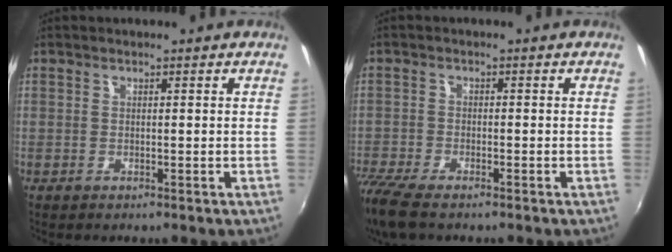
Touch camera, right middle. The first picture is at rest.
{"total": 9.1, "force": [-7.0, 2.5, 5.2], "torque": [-0.139, -0.039, -0.135]}